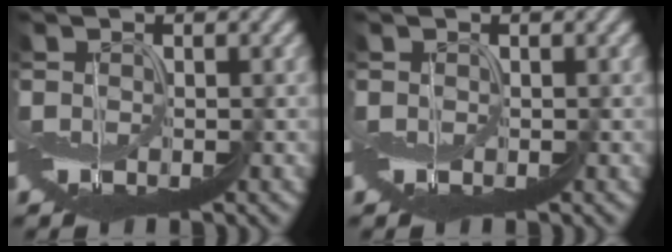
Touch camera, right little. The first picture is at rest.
{"total": 0.0}